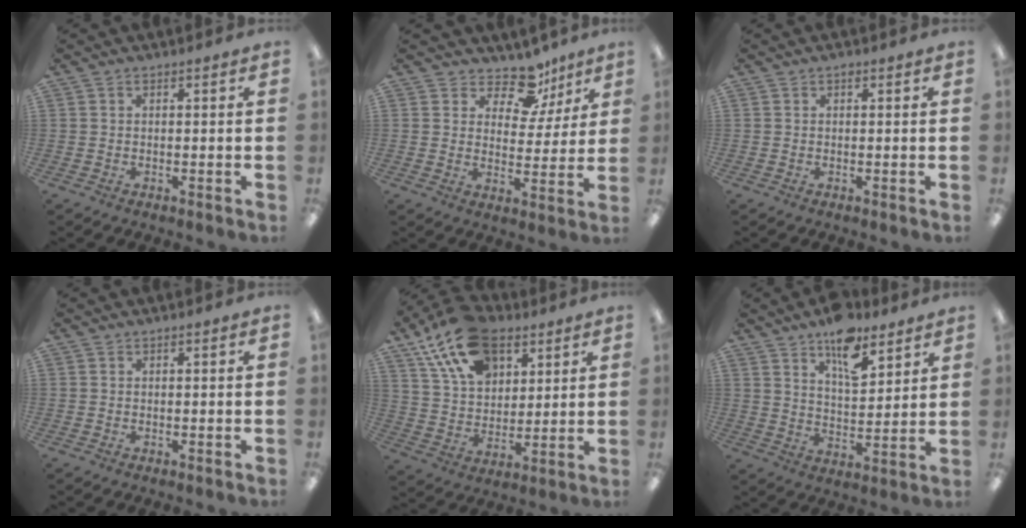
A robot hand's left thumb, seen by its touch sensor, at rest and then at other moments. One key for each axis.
{"total": 11.3, "fx": 8.2, "fy": 6.2, "fz": 4.7, "tx": -0.070, "ty": -0.052, "tz": 0.151}
{"total": 0.6, "fx": 0.4, "fy": 0.4, "fz": 0.3, "tx": -0.007, "ty": 0.004, "tz": 0.007}
{"total": 0.0}
{"total": 19.0, "fx": 11.2, "fy": 11.4, "fz": 10.3, "tx": -0.187, "ty": -0.037, "tz": 0.206}
{"total": 11.7, "fx": 8.3, "fy": 5.1, "fz": 6.6, "tx": -0.087, "ty": -0.046, "tz": 0.141}